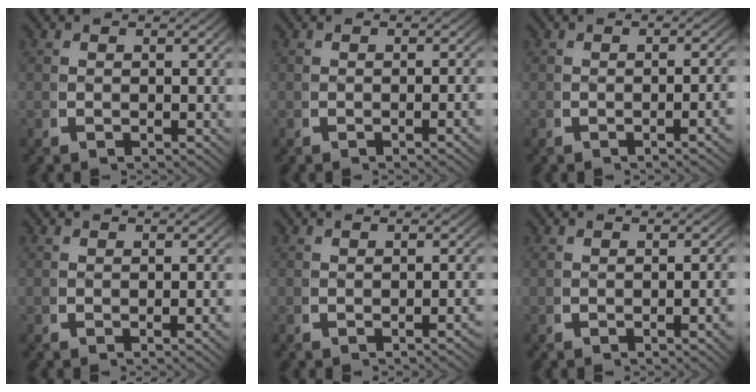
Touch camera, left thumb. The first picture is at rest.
{"total": 1.3, "force": [-0.5, 0.0, 1.3], "torque": [-0.021, 0.006, -0.009]}
{"total": 2.1, "force": [-0.7, 0.1, 2.0], "torque": [-0.031, 0.007, -0.012]}
{"total": 1.0, "force": [-0.3, -0.1, 1.0], "torque": [-0.017, 0.007, -0.006]}
{"total": 1.3, "force": [-0.8, -0.2, 0.9], "torque": [-0.014, 0.008, -0.014]}
{"total": 1.8, "force": [-0.5, 0.1, 1.7], "torque": [-0.026, 0.006, -0.010]}